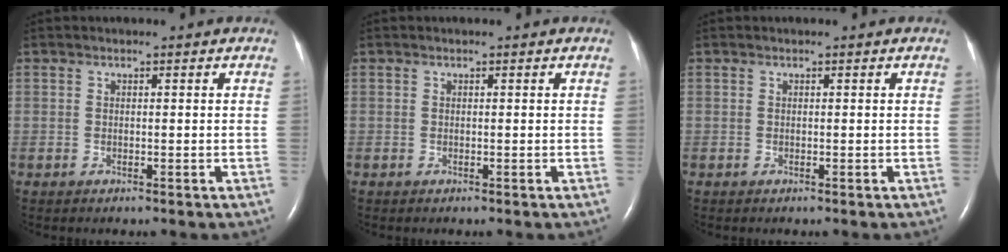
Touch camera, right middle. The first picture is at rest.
{"total": 0.0}
{"total": 0.0}